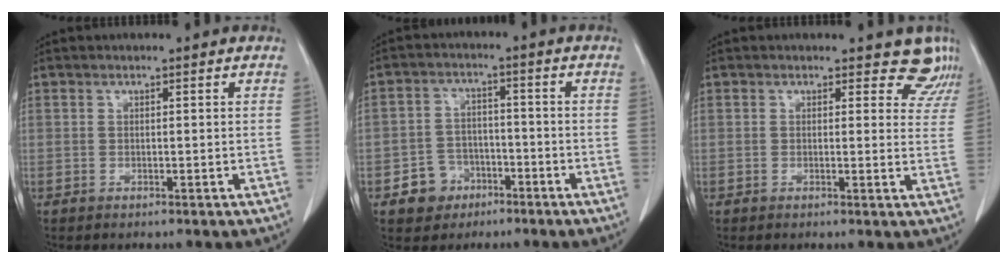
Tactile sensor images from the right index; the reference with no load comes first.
{"total": 5.9, "force": [-2.9, 5.1, 1.1], "torque": [-0.017, 0.016, -0.042]}
{"total": 5.3, "force": [4.7, 2.4, 0.4], "torque": [0.028, -0.023, 0.027]}